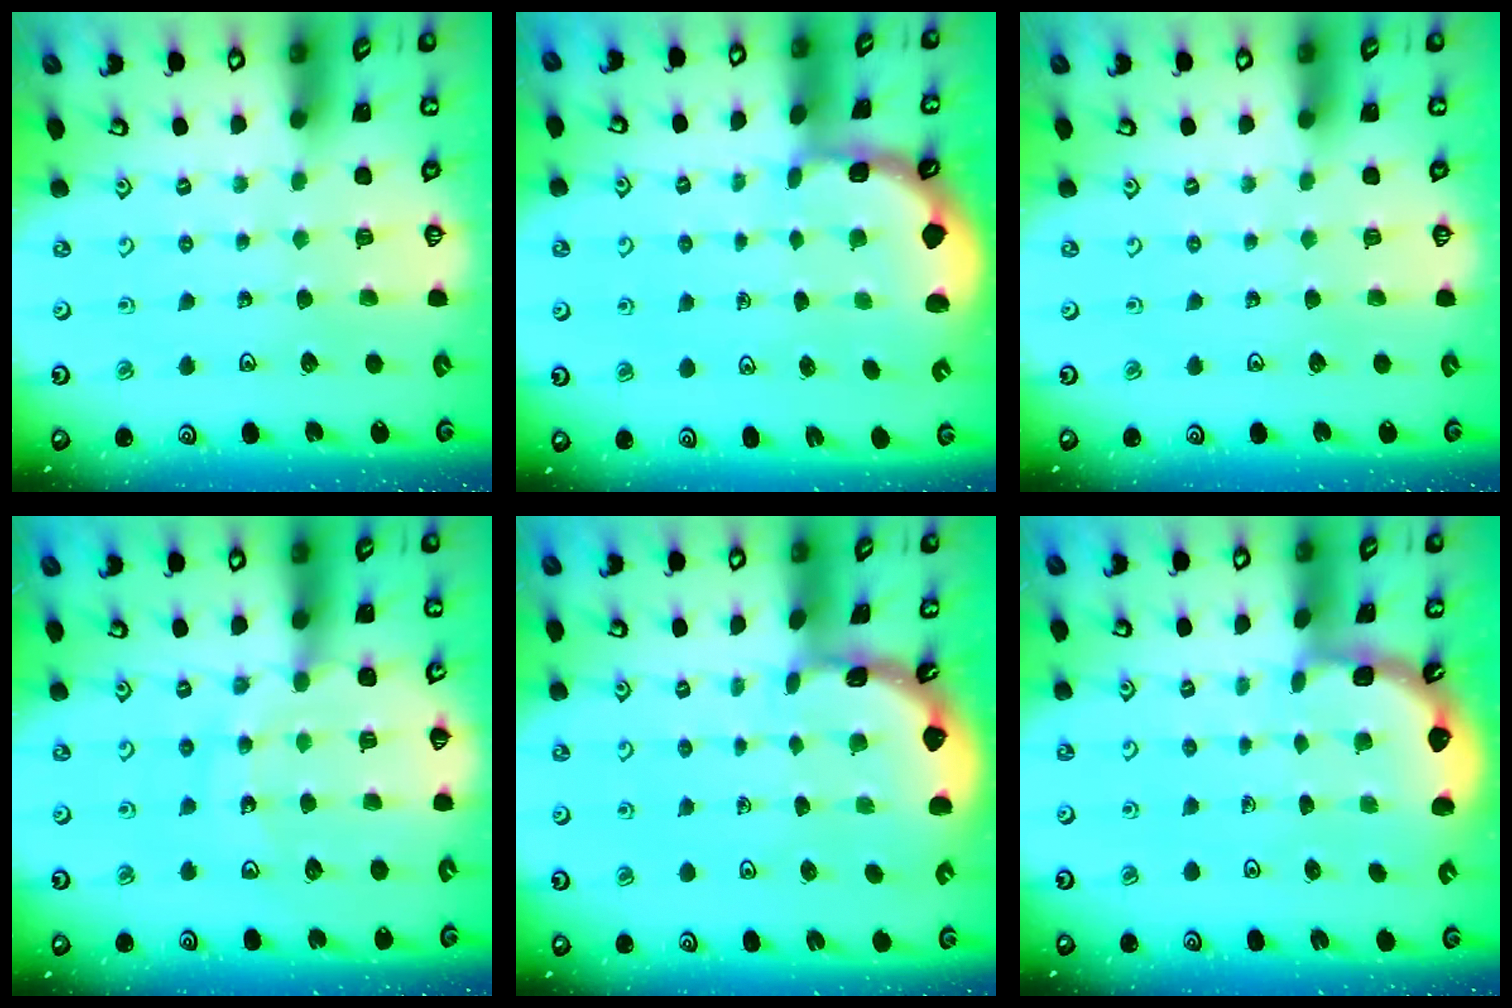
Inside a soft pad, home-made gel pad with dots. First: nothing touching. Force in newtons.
{"total": 1.7, "press": 1.6, "slide": 0.4}
{"total": 0.0}
{"total": 12.8, "press": 12.5, "slide": 2.9}
{"total": 1.6, "press": 1.6, "slide": 0.1}
{"total": 1.9, "press": 1.9, "slide": 0.2}